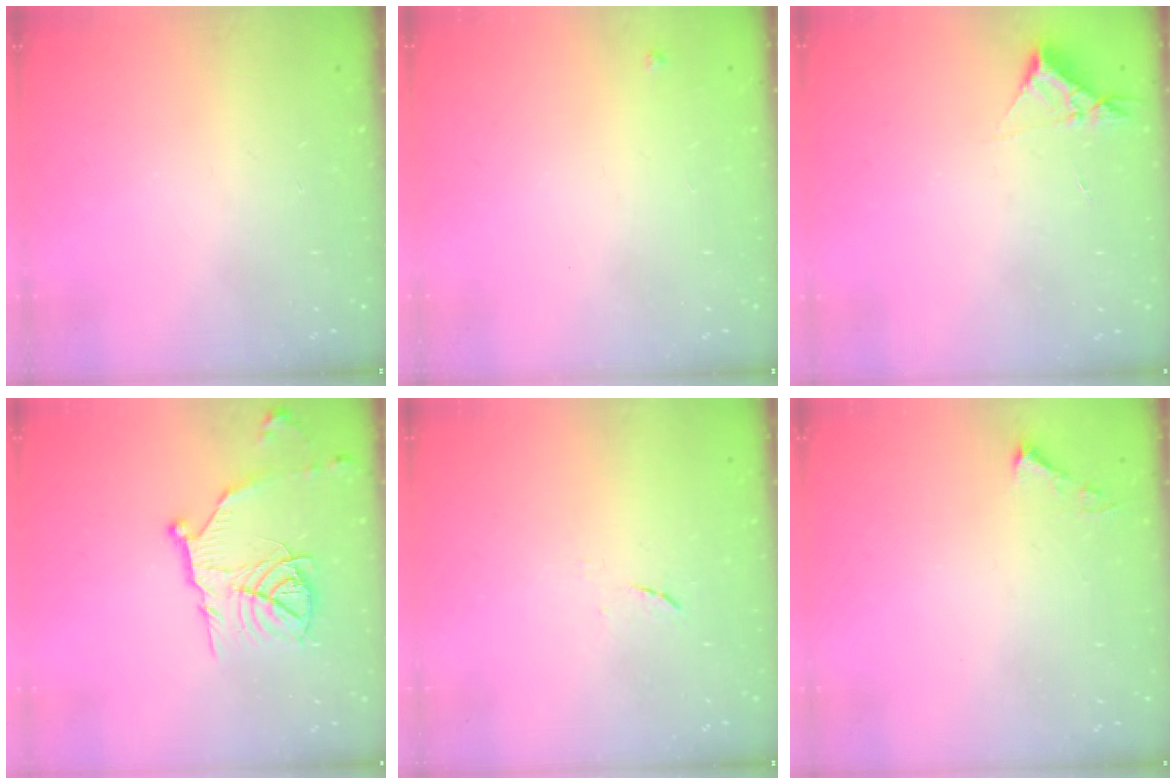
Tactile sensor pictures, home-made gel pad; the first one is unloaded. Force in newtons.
{"total": 3.0, "press": 3.0, "slide": 0.5}
{"total": 3.1, "press": 3.1, "slide": 0.5}
{"total": 14.6, "press": 14.5, "slide": 1.3}
{"total": 4.3, "press": 4.2, "slide": 0.6}
{"total": 3.5, "press": 3.5, "slide": 0.4}